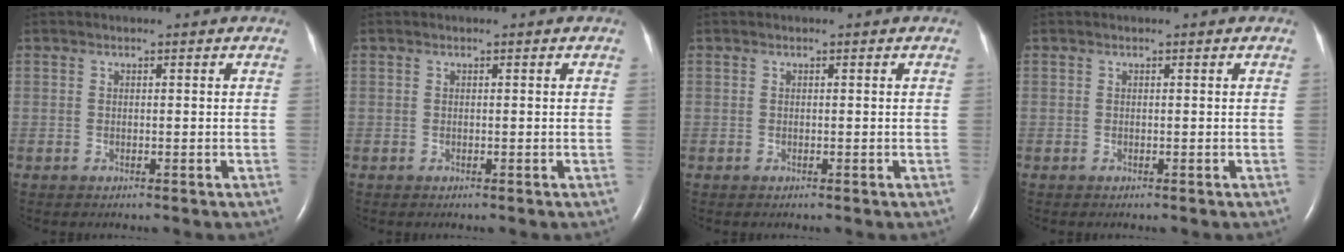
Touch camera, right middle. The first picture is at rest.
{"total": 0.0}
{"total": 0.0}
{"total": 0.0}